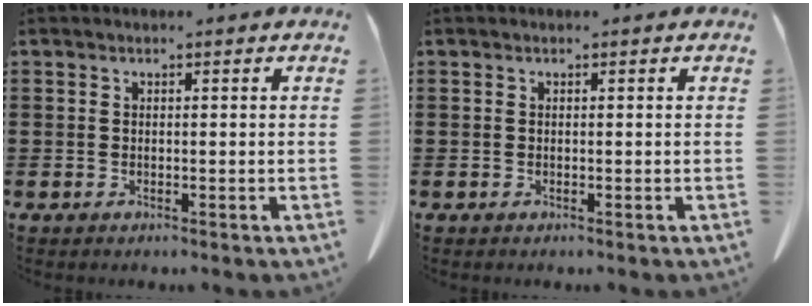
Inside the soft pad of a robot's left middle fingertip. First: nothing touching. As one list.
[{"total": 0.0}]